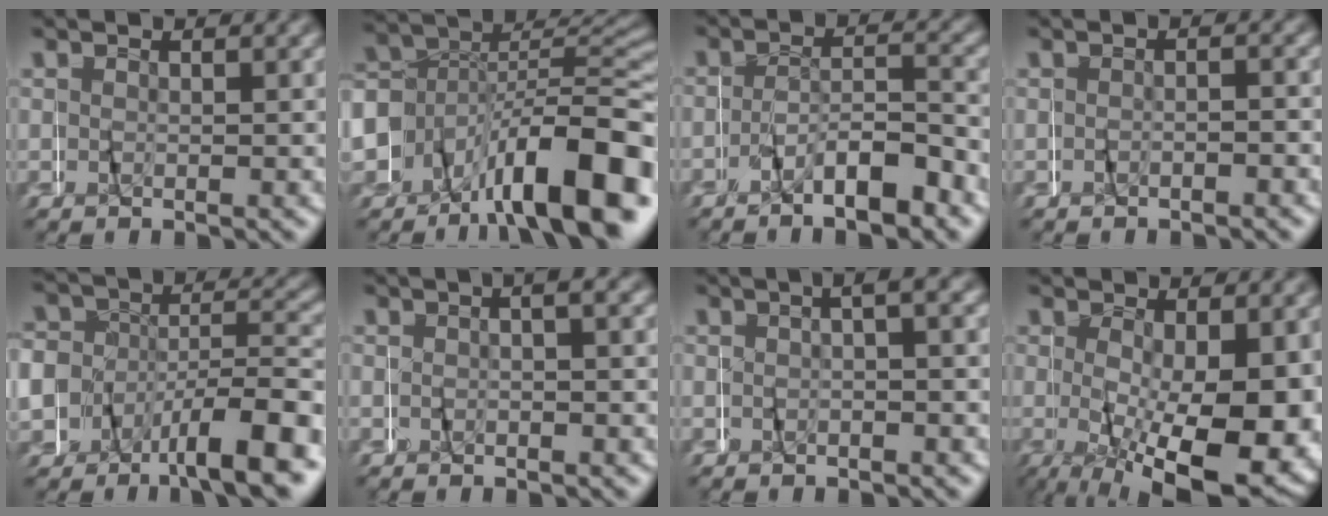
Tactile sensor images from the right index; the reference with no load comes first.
{"total": 14.7, "force": [-5.5, 10.0, 9.3], "torque": [-0.168, -0.013, -0.093]}
{"total": 4.7, "force": [-4.0, 1.3, 2.2], "torque": [-0.029, 0.009, -0.076]}
{"total": 1.3, "force": [-1.2, 0.2, 0.3], "torque": [-0.008, 0.009, -0.025]}
{"total": 9.5, "force": [-3.8, 6.9, 5.3], "torque": [-0.108, -0.008, -0.068]}
{"total": 0.7, "force": [-0.5, -0.2, 0.4], "torque": [-0.007, 0.008, -0.012]}
{"total": 1.3, "force": [-0.6, -0.2, 1.2], "torque": [-0.015, 0.014, -0.016]}
{"total": 11.5, "force": [-3.1, 4.7, 10.0], "torque": [-0.147, -0.029, -0.030]}